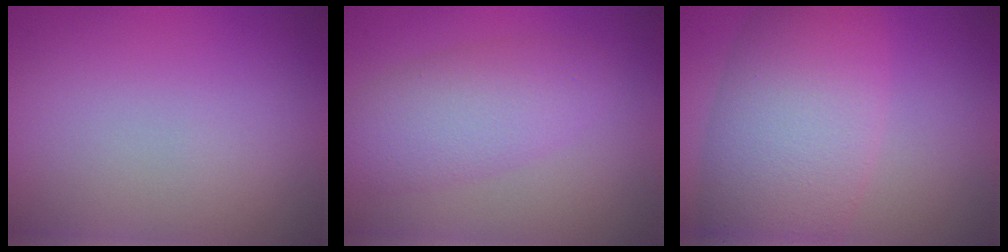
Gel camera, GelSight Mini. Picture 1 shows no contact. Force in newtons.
{"total": 4.9, "press": 4.9, "slide": 0.2}
{"total": 9.9, "press": 9.9, "slide": 0.1}